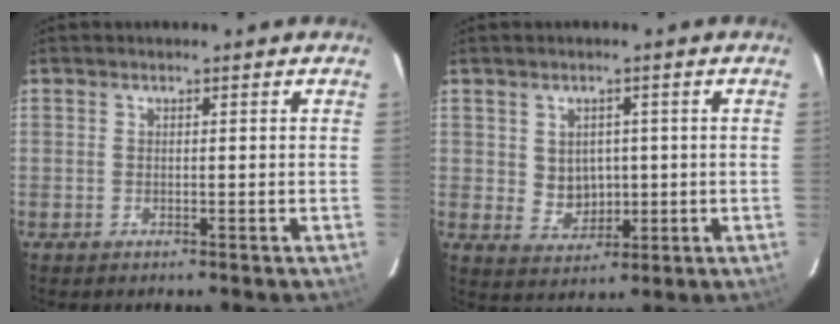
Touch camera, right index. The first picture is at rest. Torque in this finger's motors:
{"motor_torque": [0.33, 0.31, 0.04, 0.03]}